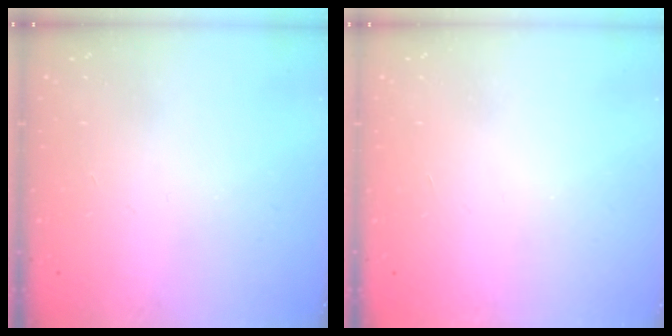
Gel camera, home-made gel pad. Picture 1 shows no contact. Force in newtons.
{"total": 1.6, "press": 1.6, "slide": 0.1}